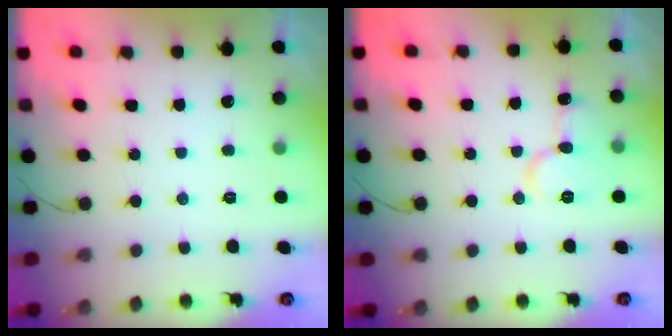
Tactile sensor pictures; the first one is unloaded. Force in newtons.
{"total": 9.4, "press": 9.3, "slide": 1.3}